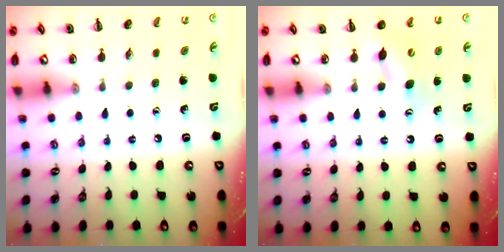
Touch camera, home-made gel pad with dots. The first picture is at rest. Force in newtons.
{"total": 7.7, "press": 7.6, "slide": 1.1}